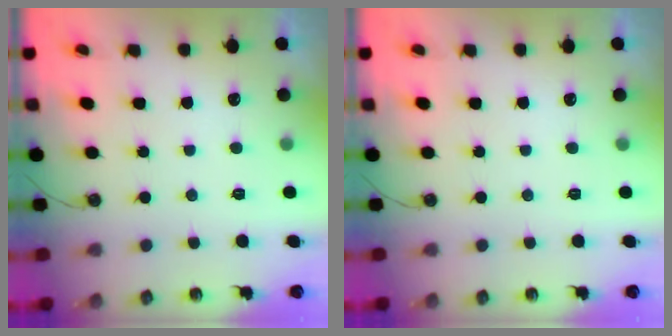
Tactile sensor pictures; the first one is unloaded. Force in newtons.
{"total": 0.0}